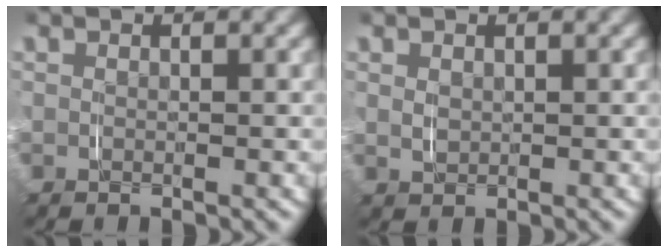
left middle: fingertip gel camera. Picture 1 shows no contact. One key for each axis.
{"total": 1.3, "fx": 0.4, "fy": 1.0, "fz": 0.7, "tx": -0.015, "ty": -0.004, "tz": 0.015}